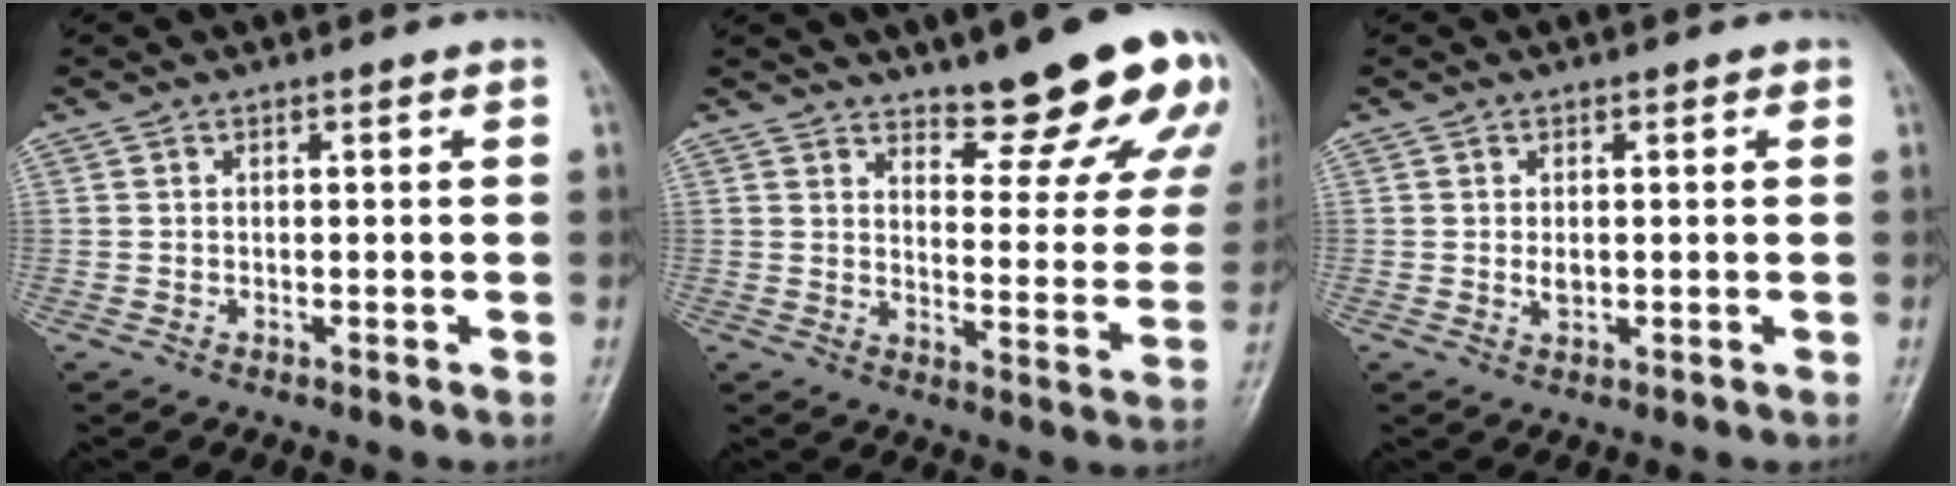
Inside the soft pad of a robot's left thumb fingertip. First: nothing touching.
{"total": 17.6, "force": [13.0, 4.8, 10.8], "torque": [-0.096, -0.093, 0.166]}
{"total": 1.7, "force": [0.2, 1.2, 1.2], "torque": [-0.013, -0.002, 0.004]}